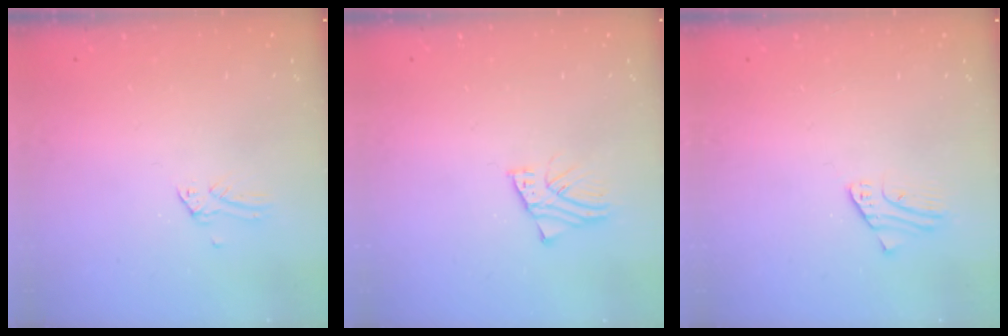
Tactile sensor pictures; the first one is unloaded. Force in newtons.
{"total": 2.4, "press": 2.4, "slide": 0.1}
{"total": 2.3, "press": 2.3, "slide": 0.2}